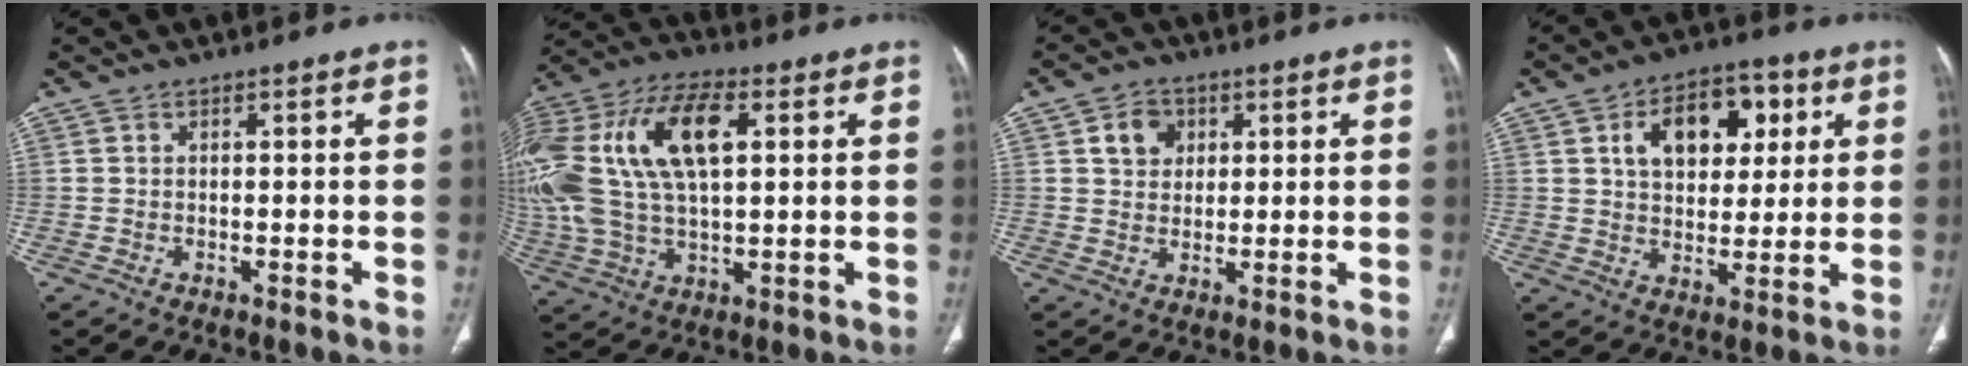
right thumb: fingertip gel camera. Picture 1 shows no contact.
{"total": 25.9, "force": [6.0, 13.4, 21.3], "torque": [-0.494, 0.030, 0.110]}
{"total": 4.2, "force": [1.4, 3.3, 2.0], "torque": [-0.018, -0.001, 0.025]}
{"total": 13.7, "force": [4.6, 8.8, 9.5], "torque": [-0.101, 0.002, 0.072]}